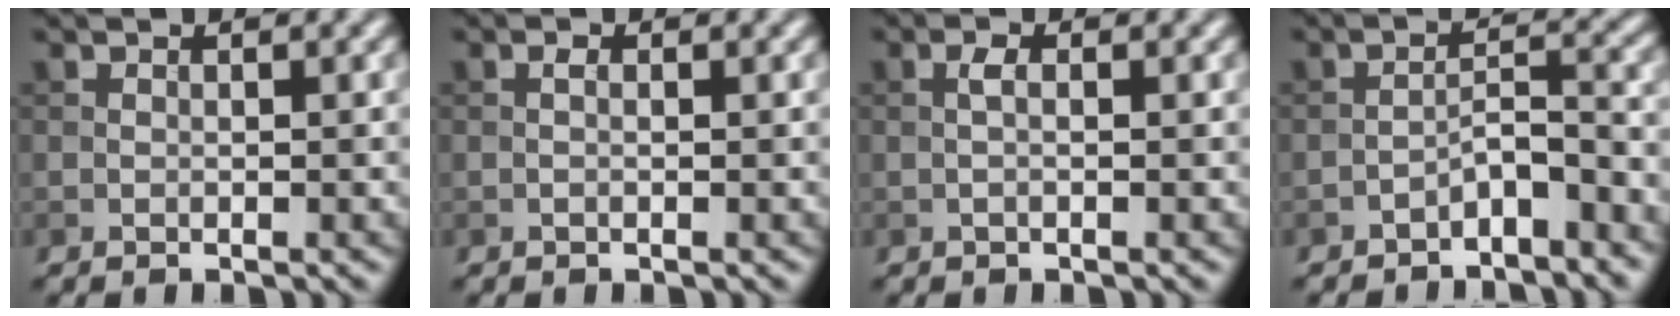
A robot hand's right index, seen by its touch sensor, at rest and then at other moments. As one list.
[{"total": 0.6, "force": [-0.2, 0.2, 0.6], "torque": [-0.014, 0.000, -0.006]}, {"total": 1.1, "force": [-0.2, 0.3, 1.1], "torque": [-0.024, 0.002, -0.006]}, {"total": 3.7, "force": [-2.7, 0.8, 2.3], "torque": [-0.040, 0.014, -0.052]}]